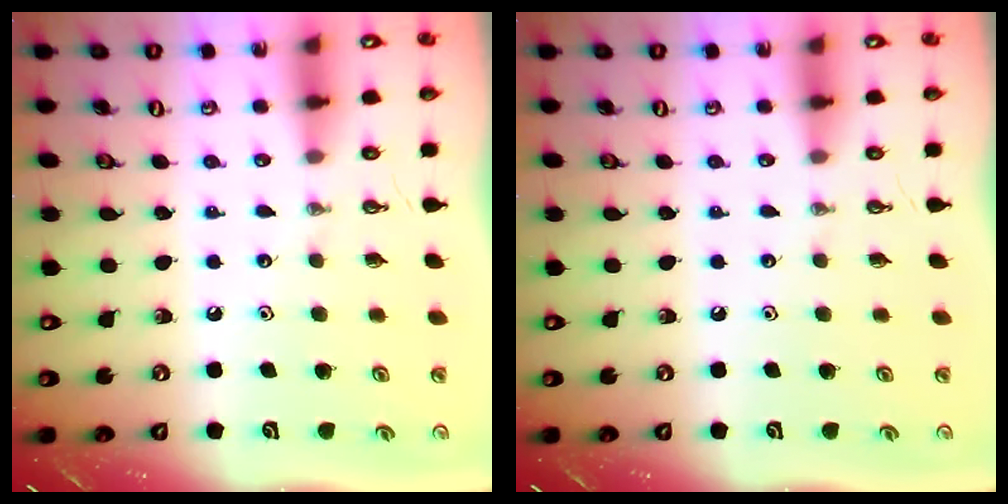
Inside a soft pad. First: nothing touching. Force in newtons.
{"total": 0.0}